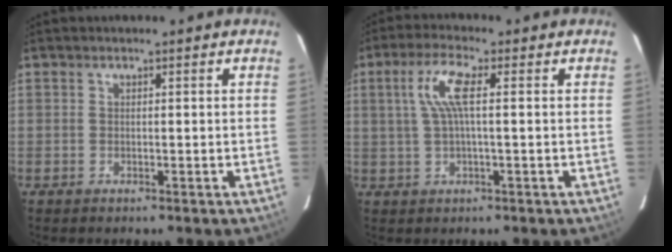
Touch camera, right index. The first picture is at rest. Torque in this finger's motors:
{"motor_torque": [0.59, -0.03, 0.49, 0.15]}